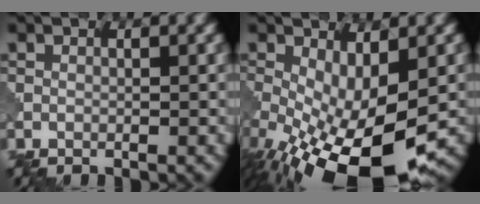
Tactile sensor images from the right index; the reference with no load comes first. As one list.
[{"total": 12.8, "force": [-4.6, 5.5, 10.6], "torque": [-0.204, -0.049, -0.062]}]